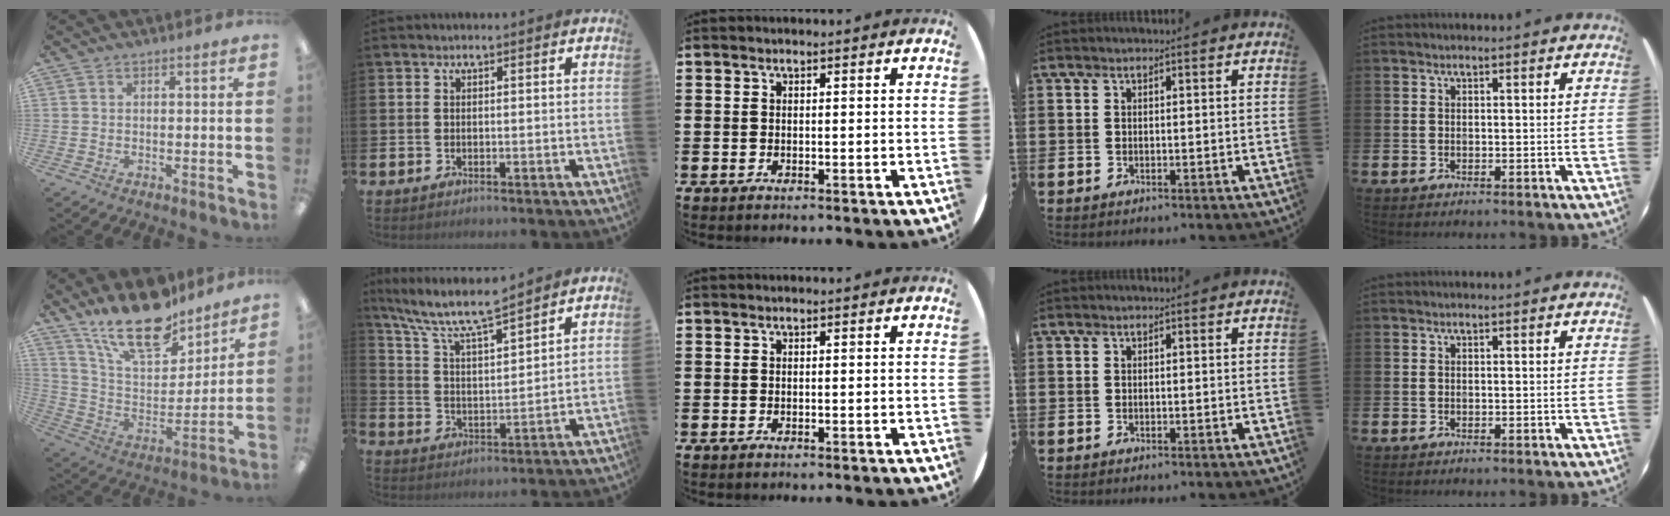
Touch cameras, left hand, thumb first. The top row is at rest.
{"thumb": {"total": 19.8, "force": [15.8, 7.4, 9.5], "torque": [-0.184, -0.089, 0.279]}, "index": {"total": 8.4, "force": [7.4, 1.1, 3.7], "torque": [-0.106, -0.041, 0.129]}}